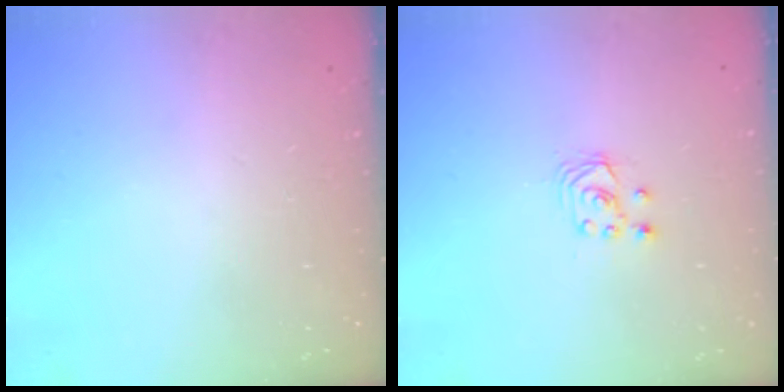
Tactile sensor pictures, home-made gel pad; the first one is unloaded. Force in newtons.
{"total": 2.5, "press": 2.5, "slide": 0.3}